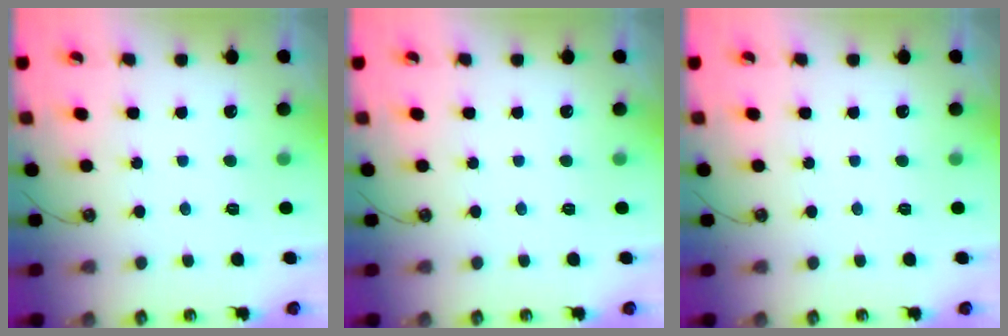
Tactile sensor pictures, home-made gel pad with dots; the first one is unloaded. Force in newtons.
{"total": 0.0}
{"total": 0.0}